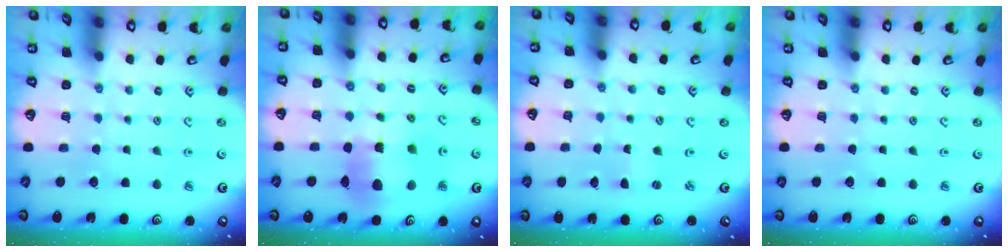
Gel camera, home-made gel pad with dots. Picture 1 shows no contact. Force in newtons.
{"total": 11.0, "press": 10.9, "slide": 1.4}
{"total": 0.6, "press": 0.6, "slide": 0.1}
{"total": 0.0}